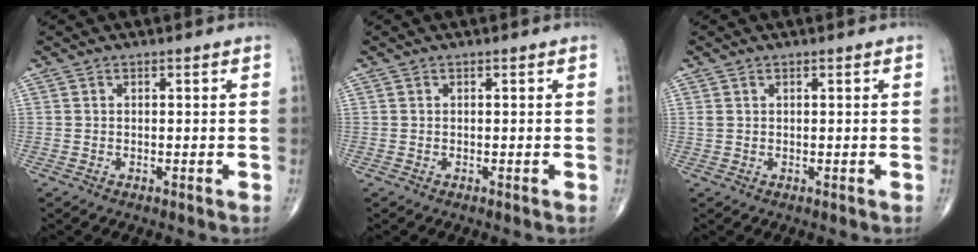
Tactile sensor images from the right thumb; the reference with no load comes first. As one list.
[{"total": 0.0}, {"total": 1.0, "force": [0.5, 0.4, 0.7], "torque": [-0.019, 0.011, 0.016]}]